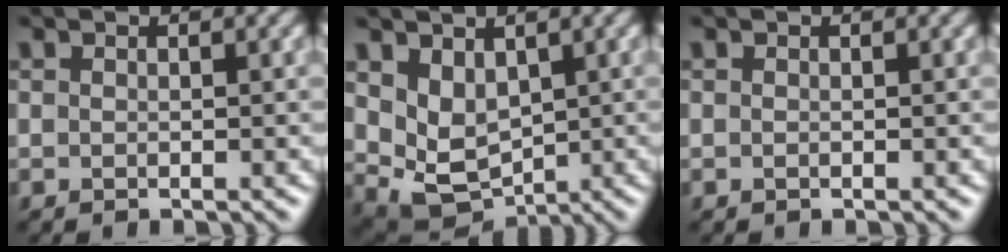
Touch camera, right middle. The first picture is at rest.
{"total": 4.6, "force": [1.7, 3.2, 2.9], "torque": [-0.063, -0.020, 0.043]}
{"total": 0.0}